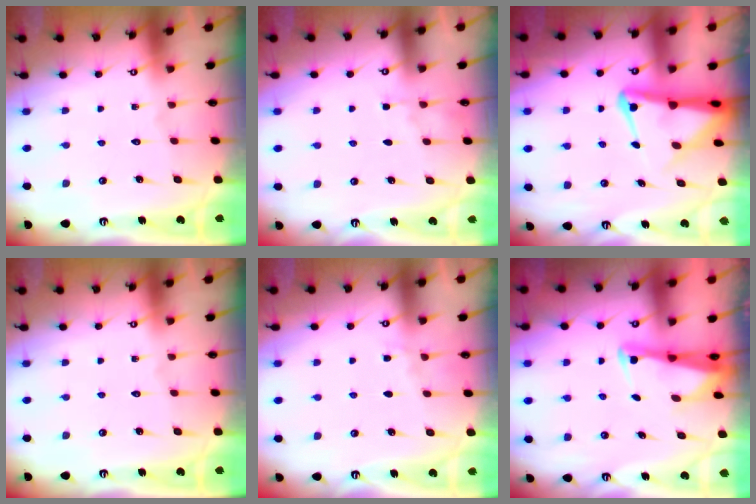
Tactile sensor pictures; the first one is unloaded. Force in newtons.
{"total": 2.7, "press": 2.7, "slide": 0.4}
{"total": 6.6, "press": 6.6, "slide": 0.7}
{"total": 0.0}
{"total": 3.0, "press": 2.9, "slide": 0.4}
{"total": 2.5, "press": 2.5, "slide": 0.5}